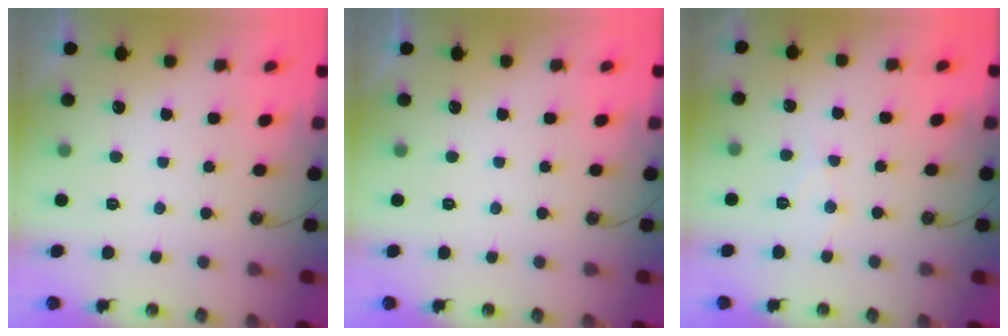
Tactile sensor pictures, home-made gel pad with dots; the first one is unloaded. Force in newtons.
{"total": 0.0}
{"total": 6.1, "press": 6.0, "slide": 0.4}